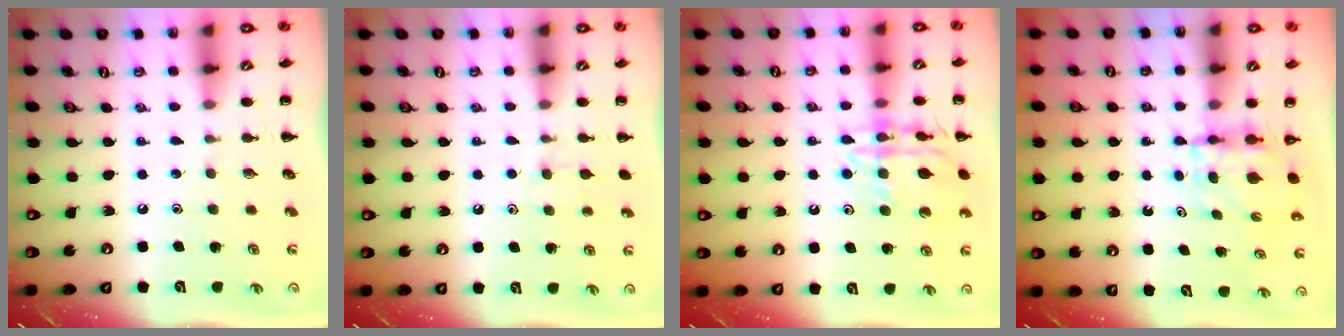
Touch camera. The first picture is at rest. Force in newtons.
{"total": 5.0, "press": 4.7, "slide": 1.7}
{"total": 13.5, "press": 13.4, "slide": 1.1}
{"total": 3.9, "press": 3.9, "slide": 0.3}